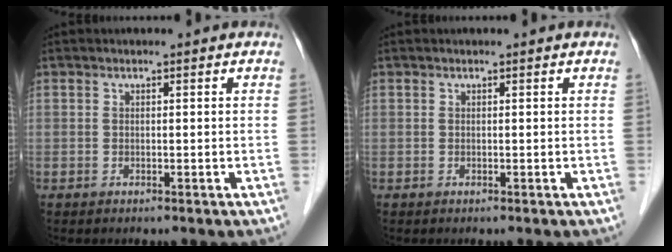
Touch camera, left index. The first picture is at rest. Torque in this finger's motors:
{"motor_torque": [0.36, 0.05, -0.01, -0.01]}